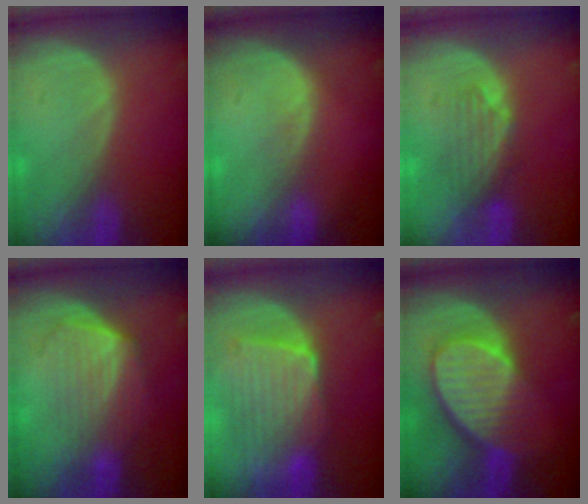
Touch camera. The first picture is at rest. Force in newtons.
{"total": 1.3, "press": 1.3, "slide": 0.1}
{"total": 4.2, "press": 3.8, "slide": 1.9}
{"total": 7.2, "press": 6.5, "slide": 3.0}
{"total": 9.6, "press": 8.7, "slide": 4.1}
{"total": 9.1, "press": 8.1, "slide": 4.0}